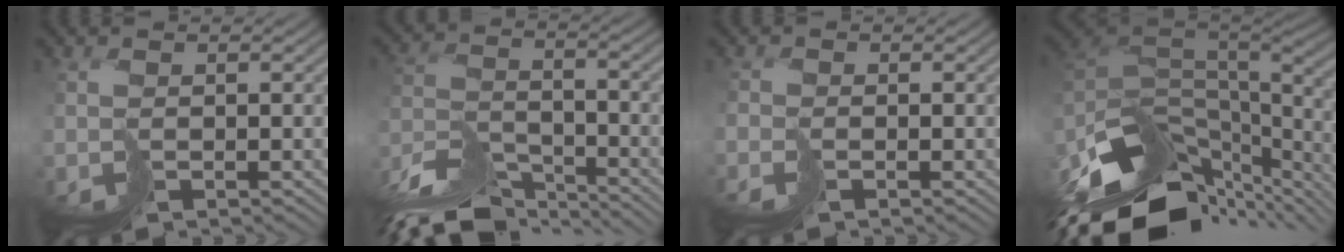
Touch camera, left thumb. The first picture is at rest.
{"total": 11.2, "force": [-10.2, 2.3, 3.9], "torque": [-0.089, -0.006, -0.181]}
{"total": 1.4, "force": [-0.8, -0.7, -1.0], "torque": [0.032, 0.004, -0.017]}
{"total": 13.3, "force": [-5.9, 7.1, 9.7], "torque": [-0.228, -0.020, -0.085]}